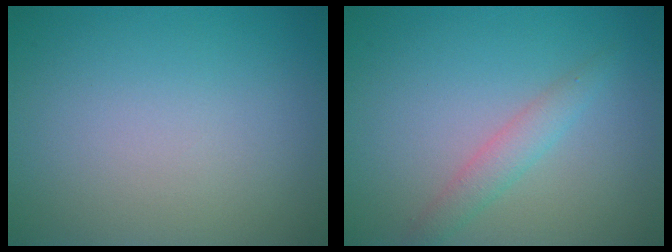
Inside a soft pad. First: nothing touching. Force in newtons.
{"total": 1.9, "press": 1.9, "slide": 0.1}